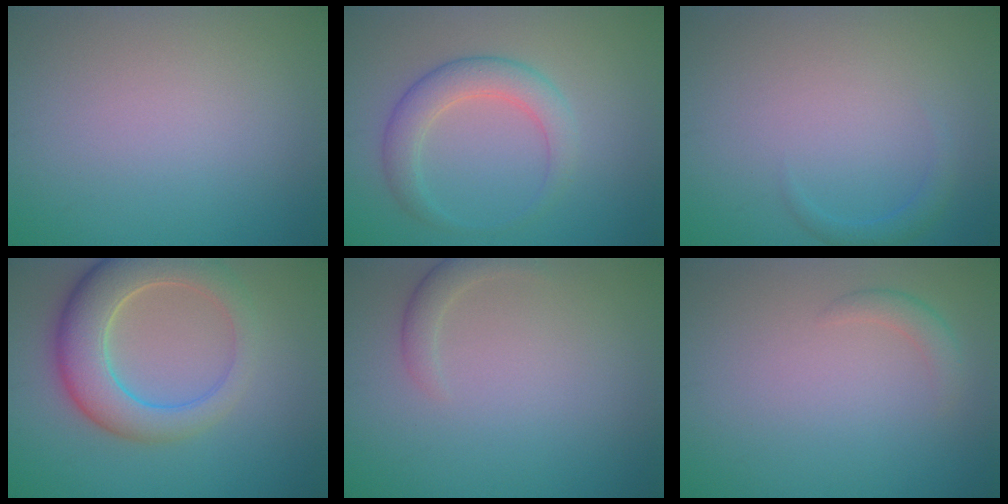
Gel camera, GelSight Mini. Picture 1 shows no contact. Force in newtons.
{"total": 3.6, "press": 3.6, "slide": 0.3}
{"total": 1.2, "press": 1.2, "slide": 0.1}
{"total": 7.3, "press": 7.3, "slide": 0.7}
{"total": 1.5, "press": 1.5, "slide": 0.1}
{"total": 1.4, "press": 1.4, "slide": 0.1}